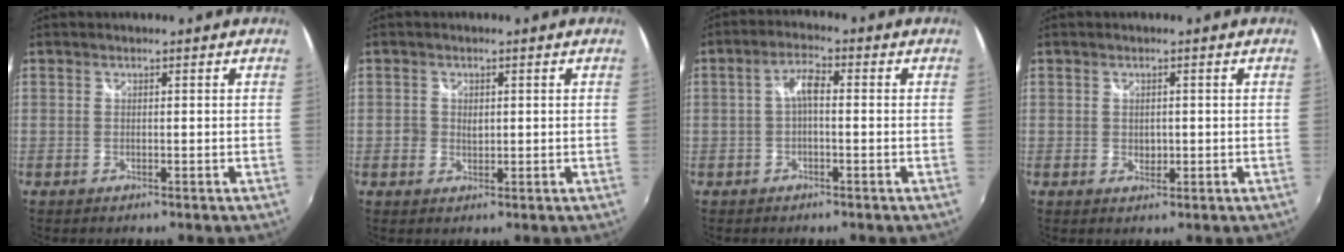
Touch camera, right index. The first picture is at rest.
{"total": 2.0, "force": [0.1, 1.8, 0.9], "torque": [-0.014, 0.002, 0.000]}
{"total": 3.6, "force": [-0.4, 1.3, 3.4], "torque": [-0.066, 0.012, -0.008]}
{"total": 1.7, "force": [0.0, 1.3, 1.0], "torque": [-0.014, 0.001, 0.001]}